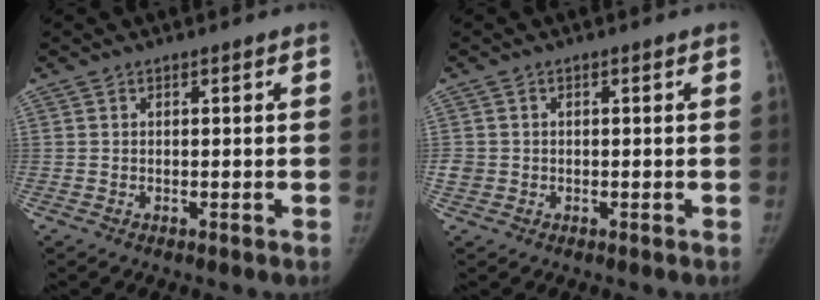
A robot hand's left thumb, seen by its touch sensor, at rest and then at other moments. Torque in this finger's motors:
{"motor_torque": [0.13, 0.11, -0.02, -0.10, 0.07]}